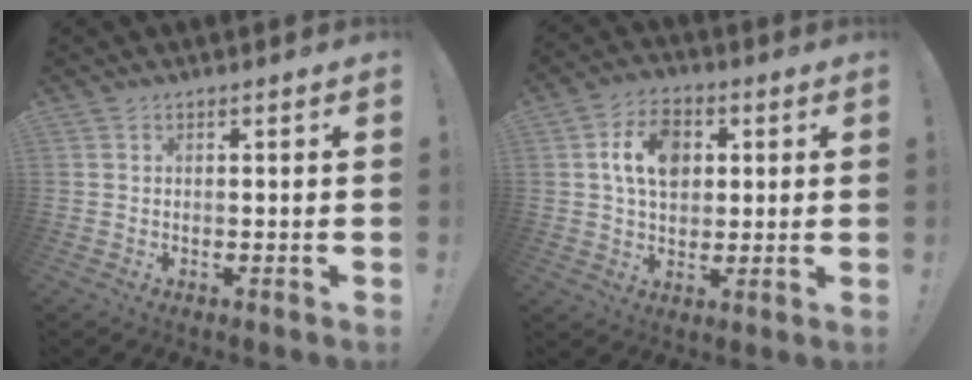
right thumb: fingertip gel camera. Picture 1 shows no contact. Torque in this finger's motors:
{"motor_torque": [0.59, 0.59, 0.05, 0.05, 0.17]}